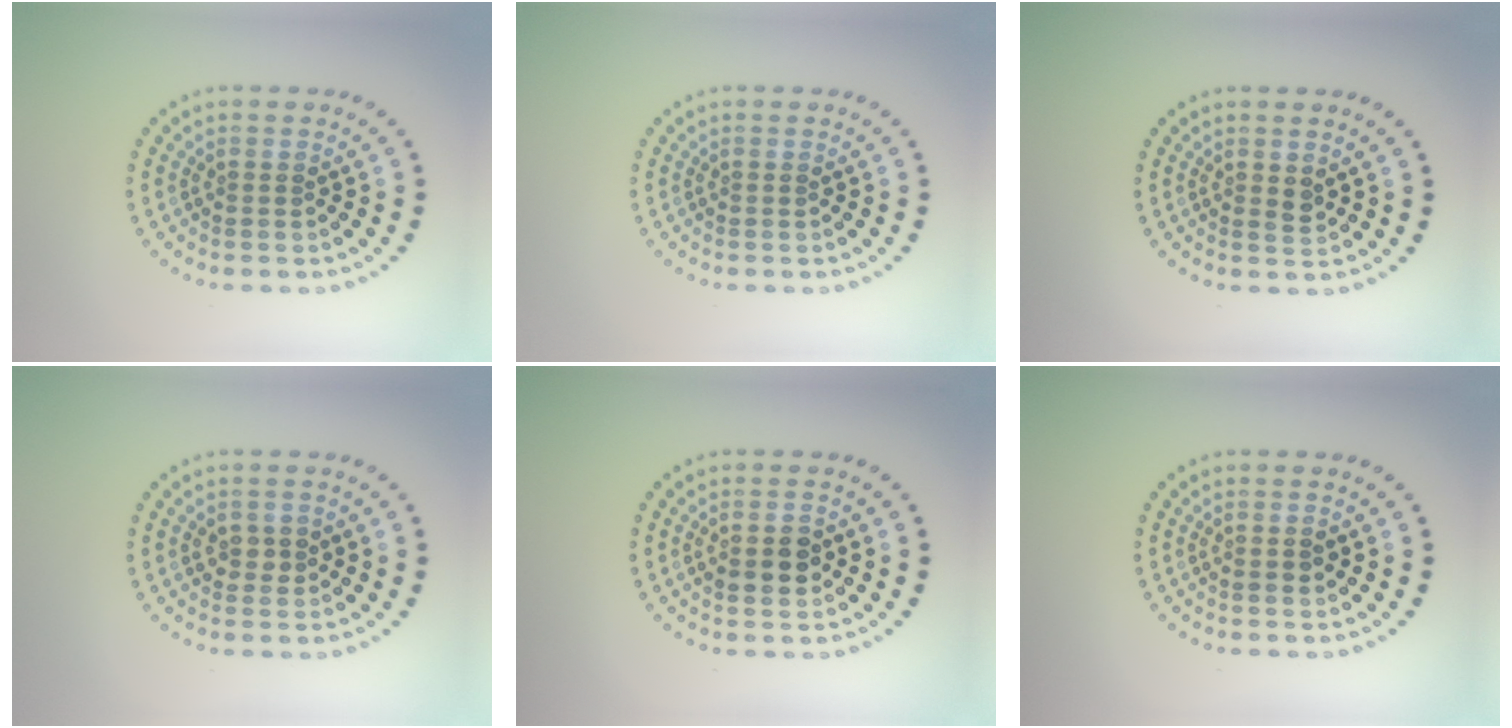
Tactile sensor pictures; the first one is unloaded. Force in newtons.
{"total": 0.0}
{"total": 1.1, "press": 1.0, "slide": 0.3}
{"total": 1.6, "press": 1.6, "slide": 0.1}
{"total": 2.3, "press": 2.3, "slide": 0.2}
{"total": 0.9, "press": 0.9, "slide": 0.2}